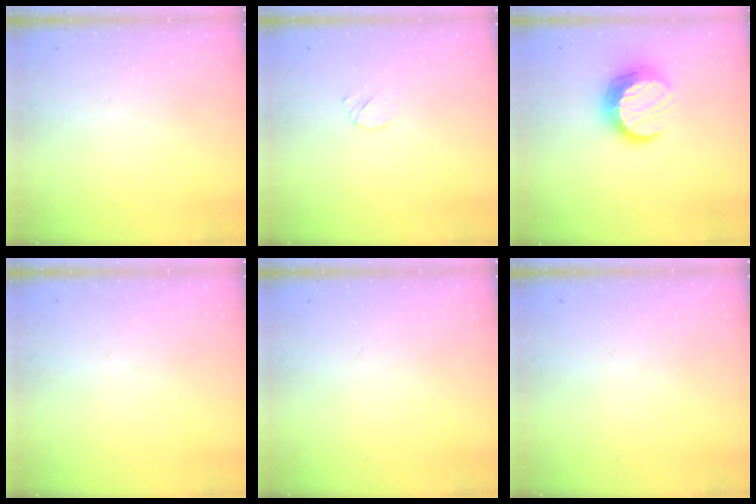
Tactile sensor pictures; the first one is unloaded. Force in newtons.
{"total": 4.8, "press": 4.7, "slide": 0.9}
{"total": 11.8, "press": 11.8, "slide": 1.0}
{"total": 0.0}
{"total": 0.0}
{"total": 0.0}